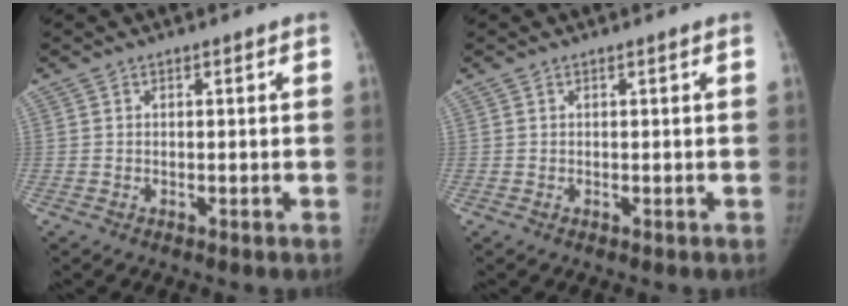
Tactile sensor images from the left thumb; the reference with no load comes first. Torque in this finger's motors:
{"motor_torque": [0.06, 0.02, 0.29, -0.27, 0.01]}